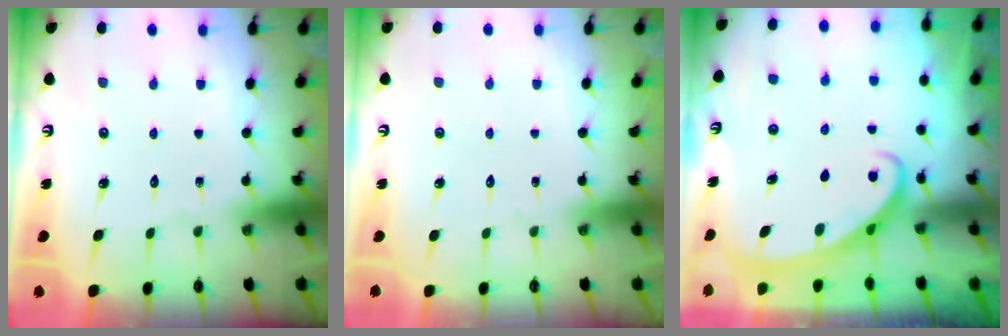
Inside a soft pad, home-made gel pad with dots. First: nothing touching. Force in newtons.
{"total": 0.0}
{"total": 2.6, "press": 2.6, "slide": 0.4}